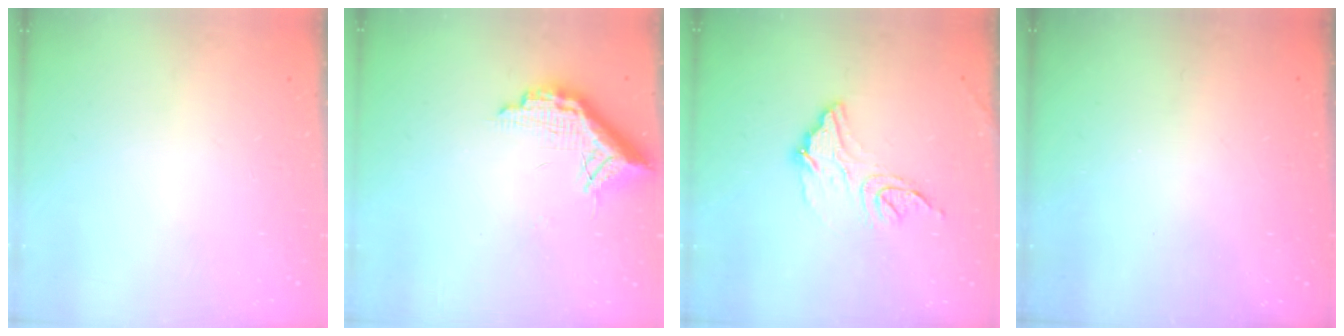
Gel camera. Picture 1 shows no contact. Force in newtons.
{"total": 11.0, "press": 11.0, "slide": 0.7}
{"total": 12.2, "press": 12.2, "slide": 0.6}
{"total": 3.3, "press": 3.3, "slide": 0.1}